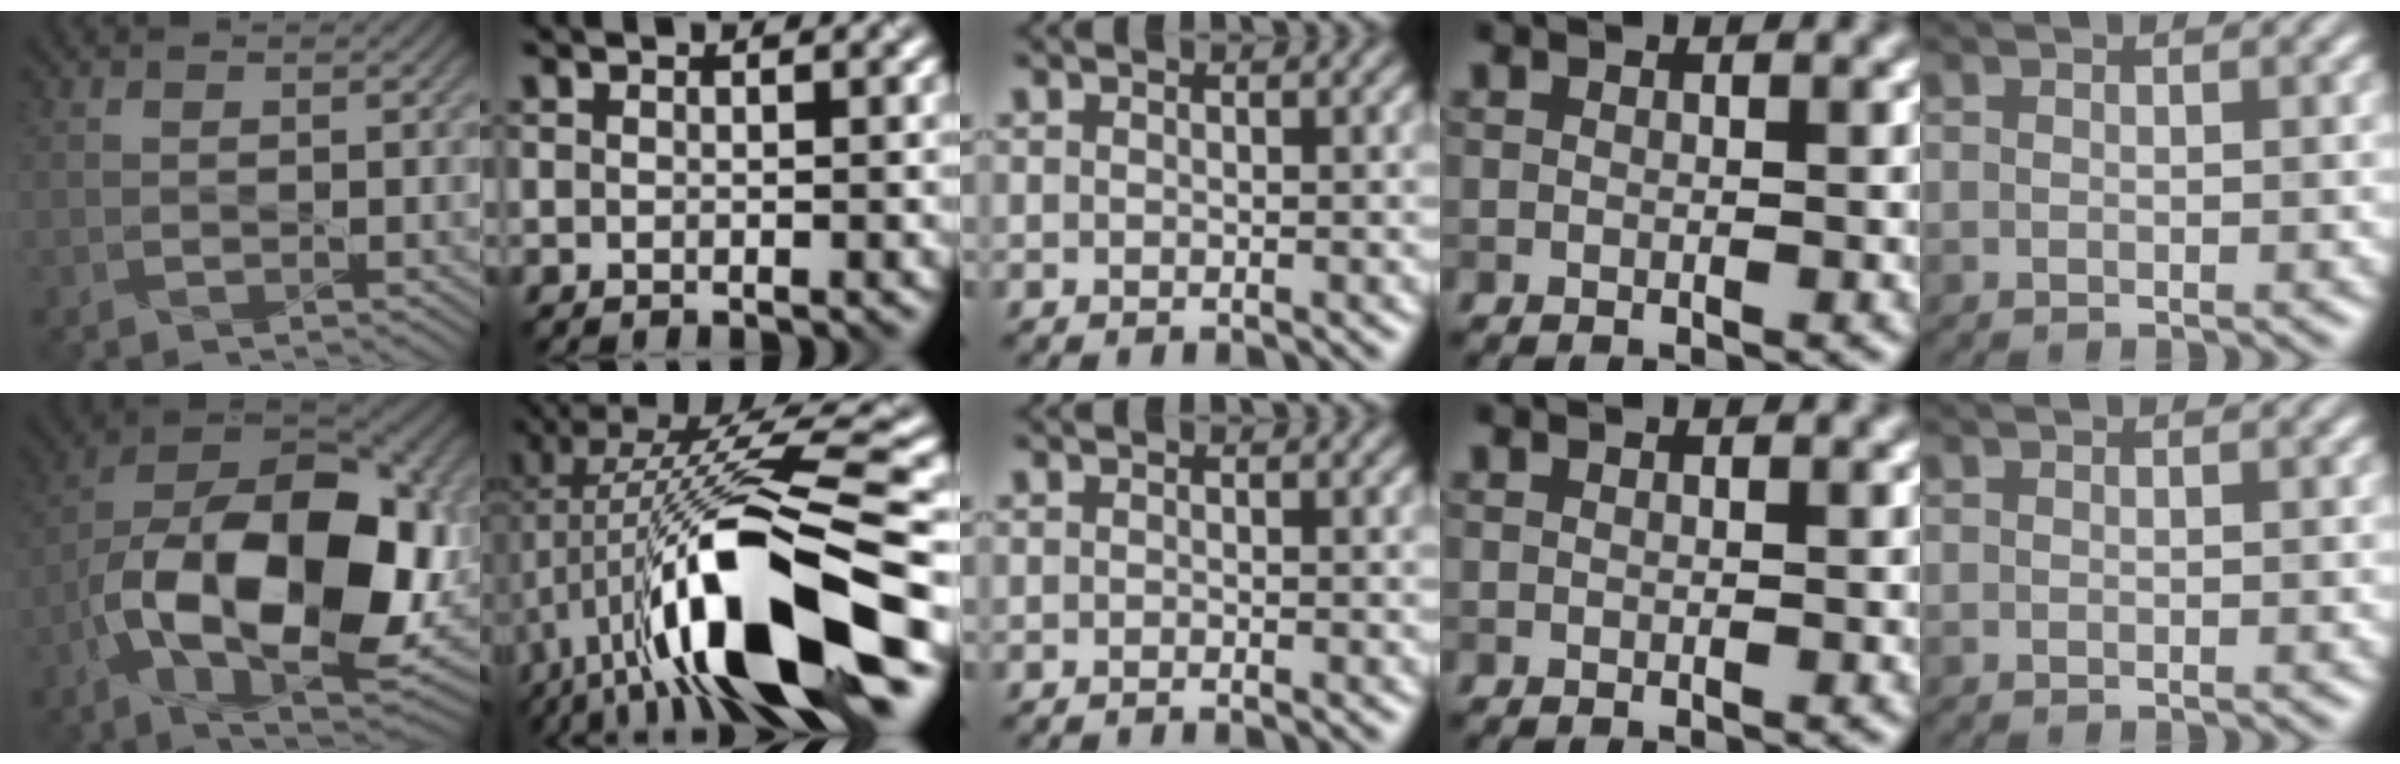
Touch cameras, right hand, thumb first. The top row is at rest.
{"thumb": {"total": 19.2, "force": [-4.1, 10.3, 15.7], "torque": [-0.283, -0.011, -0.068]}, "index": {"total": 14.8, "force": [-4.0, 3.7, 13.7], "torque": [-0.236, 0.012, -0.065]}, "middle": {"total": 0.6, "force": [-0.5, 0.0, 0.2], "torque": [0.000, -0.001, -0.010]}}